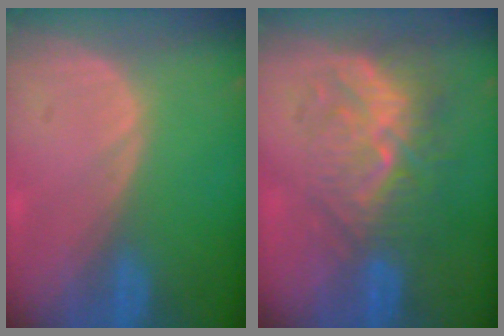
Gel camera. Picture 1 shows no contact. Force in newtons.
{"total": 10.1, "press": 8.7, "slide": 5.1}